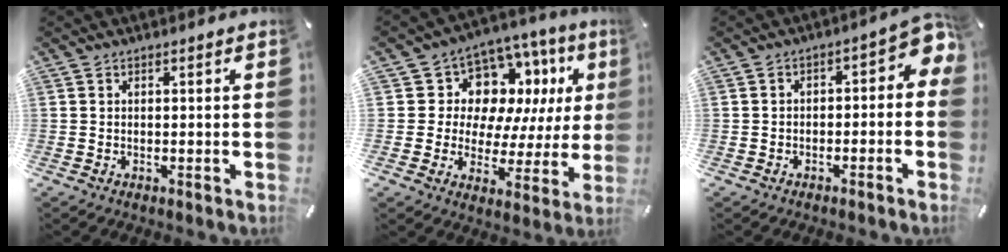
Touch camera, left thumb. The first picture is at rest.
{"total": 10.6, "force": [5.1, 8.6, 3.5], "torque": [-0.063, -0.058, 0.097]}
{"total": 5.2, "force": [-1.2, 3.3, 3.8], "torque": [-0.055, 0.006, -0.029]}